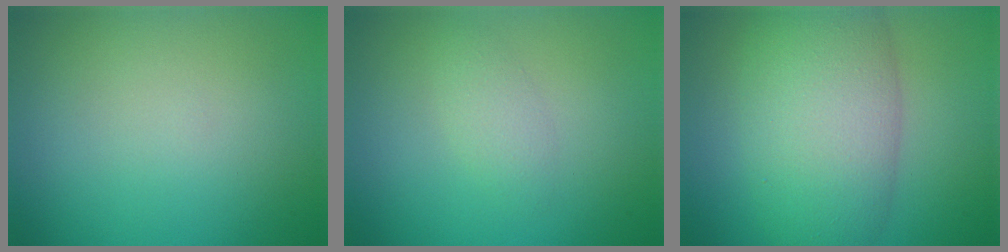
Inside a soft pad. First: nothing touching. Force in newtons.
{"total": 1.5, "press": 1.5, "slide": 0.1}
{"total": 9.3, "press": 9.3, "slide": 0.3}